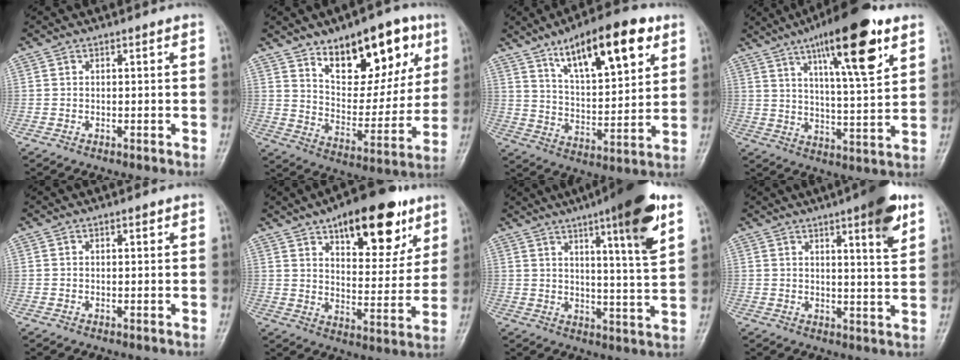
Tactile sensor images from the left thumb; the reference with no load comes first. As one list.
[{"total": 19.7, "force": [10.6, 9.9, 13.3], "torque": [-0.133, -0.052, 0.170]}, {"total": 18.6, "force": [10.1, 6.5, 14.2], "torque": [-0.191, -0.037, 0.166]}, {"total": 18.6, "force": [9.9, 4.1, 15.2], "torque": [-0.220, -0.037, 0.156]}, {"total": 1.1, "force": [0.7, 0.4, 0.8], "torque": [-0.009, -0.001, 0.009]}, {"total": 19.8, "force": [11.2, 8.5, 13.9], "torque": [-0.152, -0.045, 0.169]}, {"total": 16.1, "force": [8.4, 1.9, 13.6], "torque": [-0.190, -0.038, 0.120]}, {"total": 10.0, "force": [5.4, 1.5, 8.2], "torque": [-0.104, -0.026, 0.071]}]